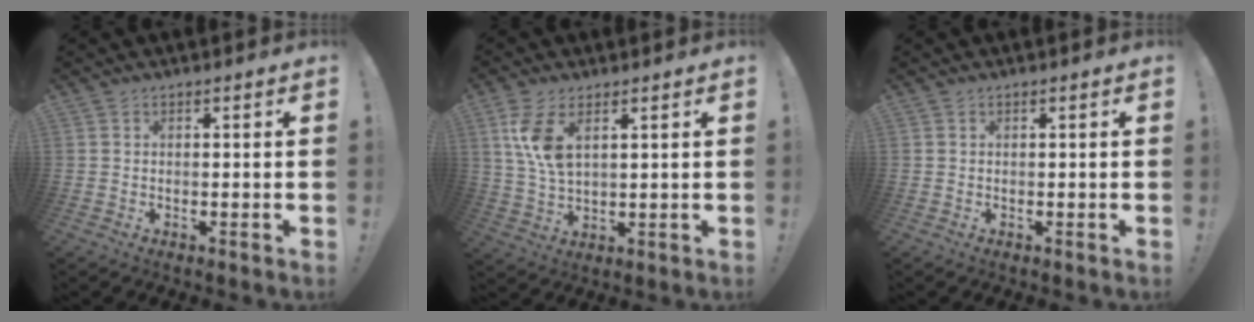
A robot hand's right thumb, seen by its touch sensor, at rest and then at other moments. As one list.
[{"total": 8.9, "force": [3.8, 4.5, 6.7], "torque": [-0.122, -0.017, 0.068]}, {"total": 0.0}]